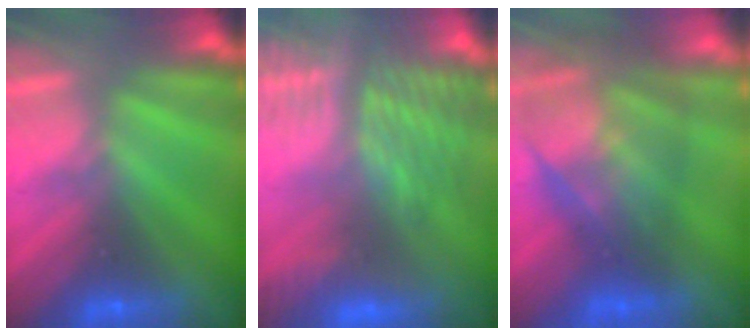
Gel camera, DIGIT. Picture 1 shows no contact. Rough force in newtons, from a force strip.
{"total": 9.6}
{"total": 7.3}